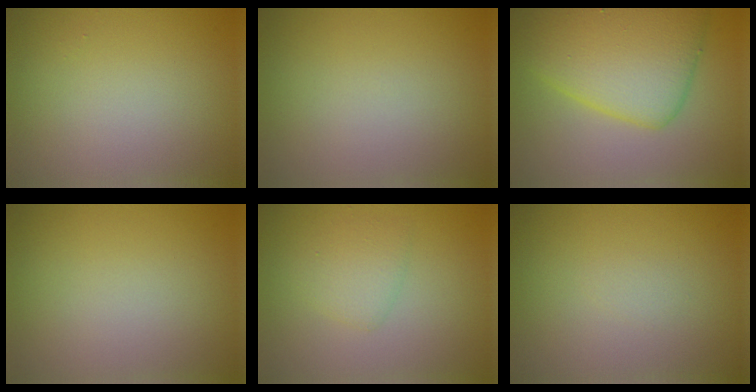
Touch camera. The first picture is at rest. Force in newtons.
{"total": 0.0}
{"total": 7.4, "press": 7.4, "slide": 0.2}
{"total": 0.0}
{"total": 1.9, "press": 1.9, "slide": 0.1}
{"total": 0.5, "press": 0.5, "slide": 0.1}